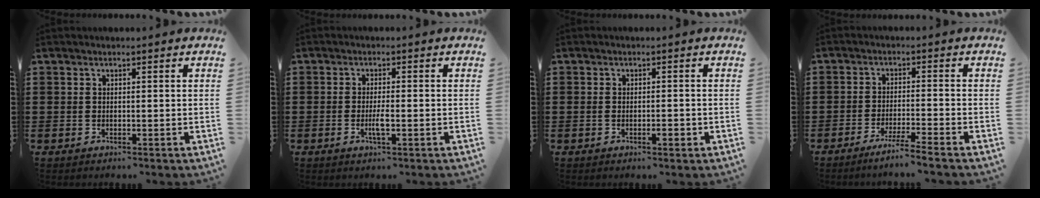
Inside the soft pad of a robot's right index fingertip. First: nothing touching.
{"total": 2.7, "force": [-0.9, 0.3, 2.5], "torque": [-0.058, -0.006, -0.021]}
{"total": 2.1, "force": [-0.9, 0.6, 1.8], "torque": [-0.029, 0.002, -0.017]}
{"total": 3.6, "force": [-3.1, -0.7, 1.7], "torque": [-0.035, -0.010, -0.059]}